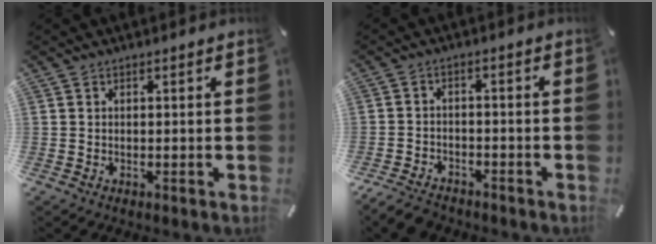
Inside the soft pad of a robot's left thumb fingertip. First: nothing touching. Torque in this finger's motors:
{"motor_torque": [-0.54, 1.02, 0.30, 0.27, 0.16]}